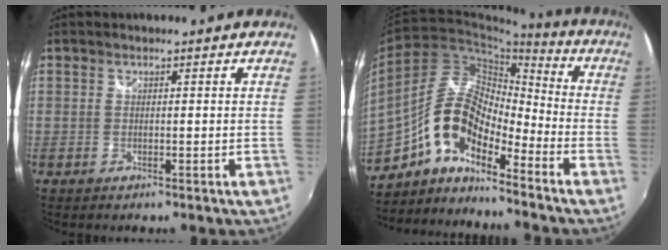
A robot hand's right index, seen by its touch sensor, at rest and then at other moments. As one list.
[{"total": 12.4, "force": [-7.6, 5.2, 8.3], "torque": [-0.157, 0.024, -0.156]}]